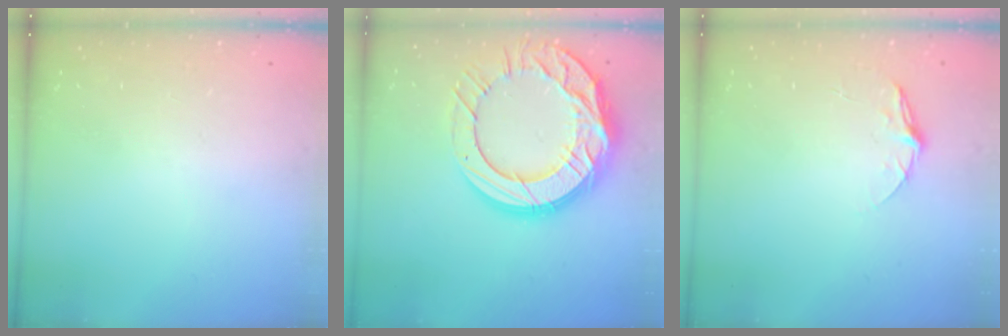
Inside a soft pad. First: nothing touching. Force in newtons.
{"total": 24.9, "press": 24.8, "slide": 2.4}
{"total": 5.8, "press": 5.8, "slide": 0.5}